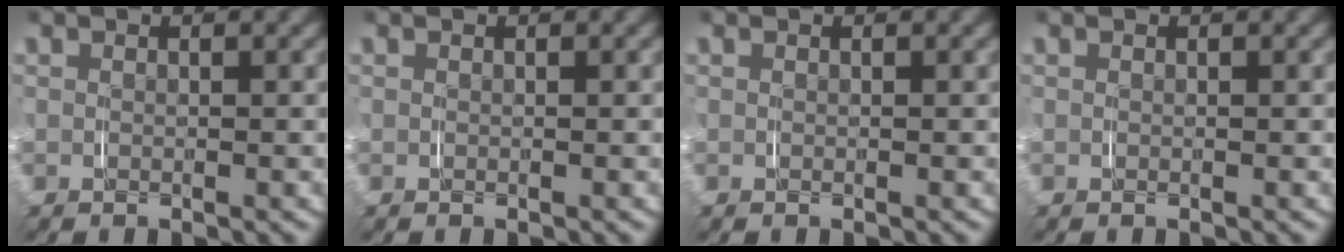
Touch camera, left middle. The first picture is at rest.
{"total": 0.0}
{"total": 0.0}
{"total": 0.0}